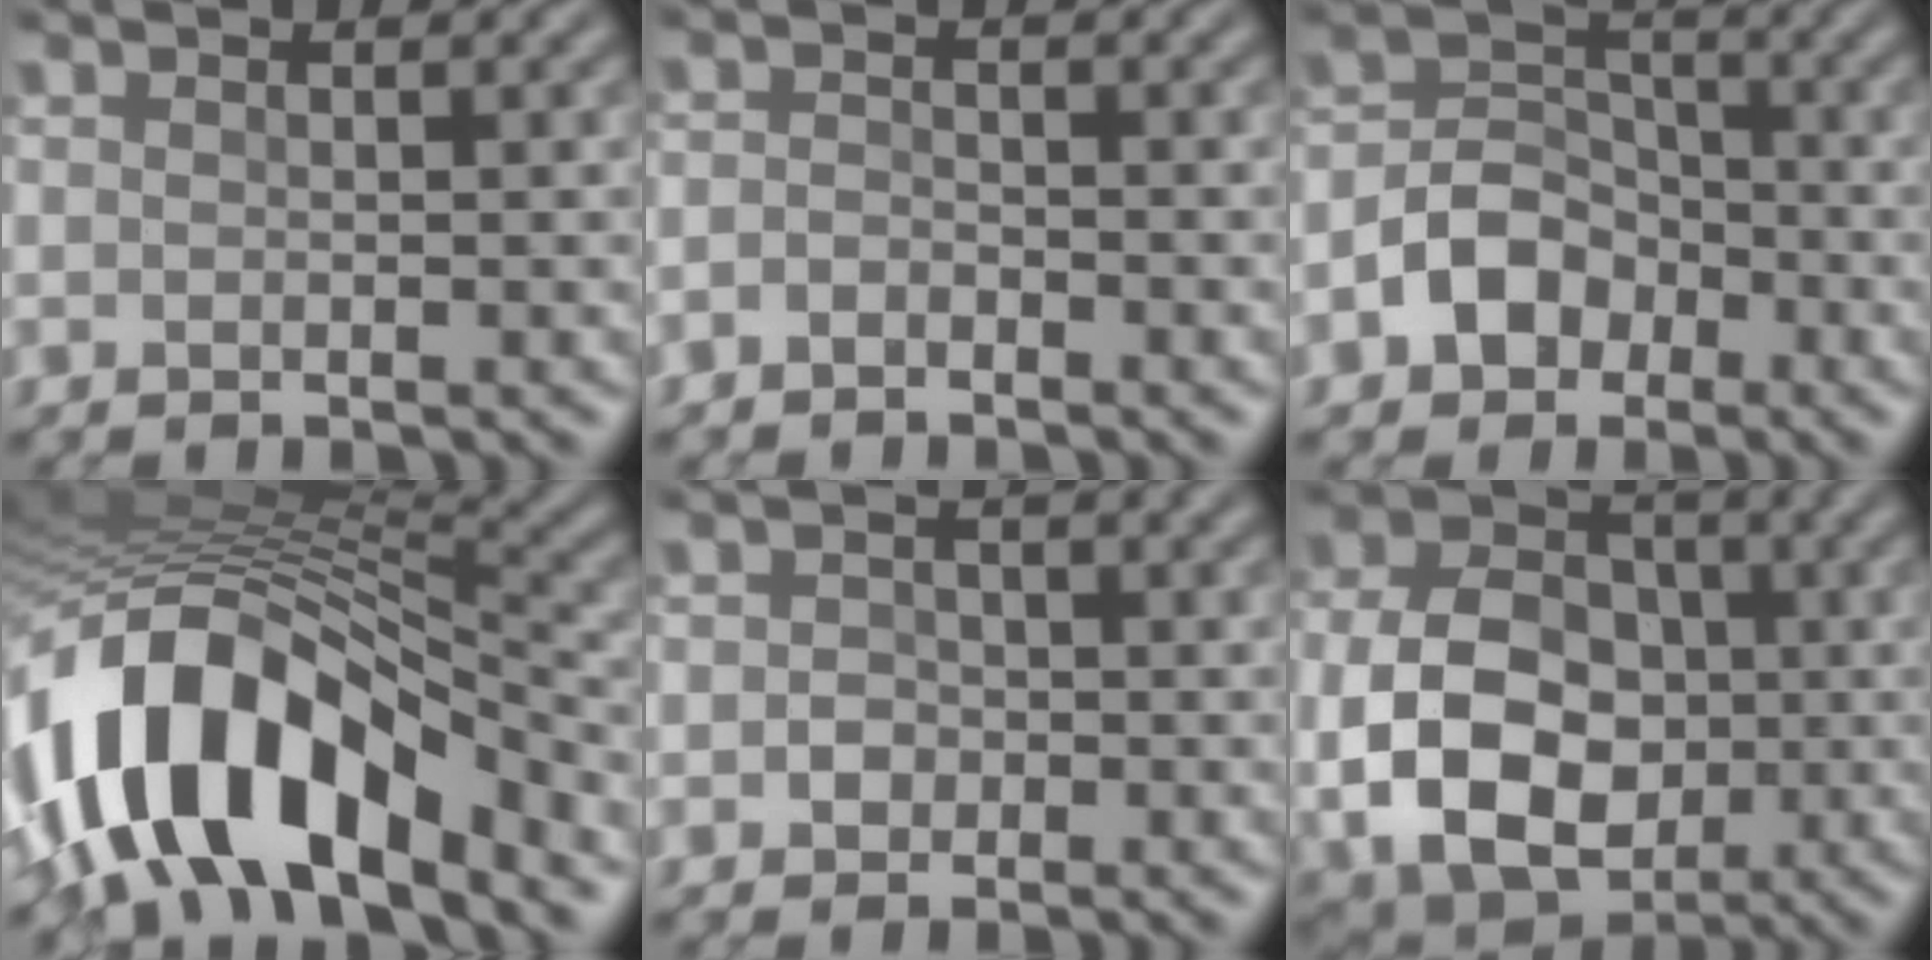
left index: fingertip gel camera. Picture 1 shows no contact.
{"total": 1.3, "force": [-1.0, 0.6, 0.5], "torque": [-0.009, 0.002, -0.024]}
{"total": 4.6, "force": [-2.2, 3.5, 2.1], "torque": [-0.030, 0.005, -0.047]}
{"total": 13.2, "force": [-7.1, 5.9, 9.5], "torque": [-0.158, 0.010, -0.133]}
{"total": 1.4, "force": [-0.3, 1.3, 0.5], "torque": [-0.003, -0.001, -0.010]}
{"total": 10.4, "force": [-1.4, 7.7, 6.8], "torque": [-0.129, -0.012, -0.029]}